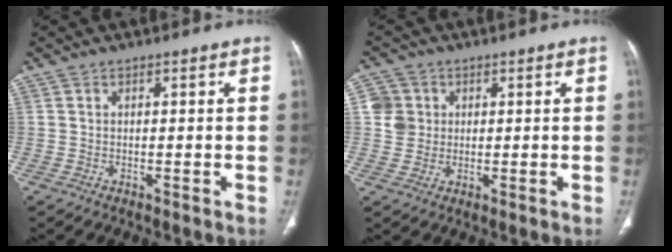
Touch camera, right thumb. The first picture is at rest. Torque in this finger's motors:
{"motor_torque": [-0.10, 0.29, 0.33, 0.50, -0.03]}